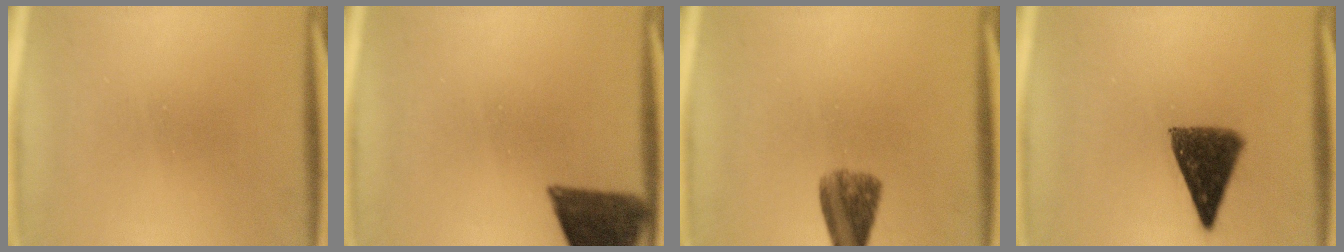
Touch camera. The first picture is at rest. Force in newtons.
{"total": 11.6}
{"total": 5.6}
{"total": 9.9}